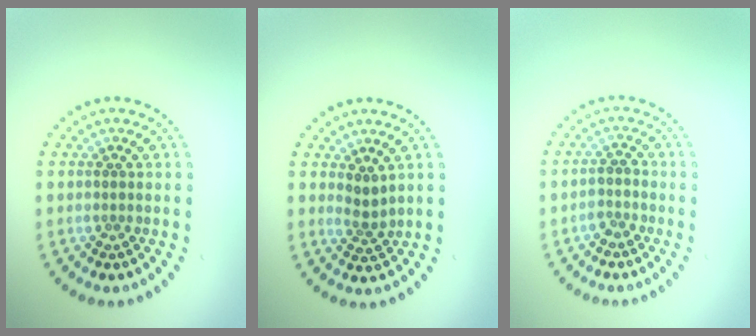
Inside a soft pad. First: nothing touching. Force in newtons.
{"total": 1.9, "press": 1.3, "slide": 1.3}
{"total": 1.5, "press": 1.3, "slide": 0.8}